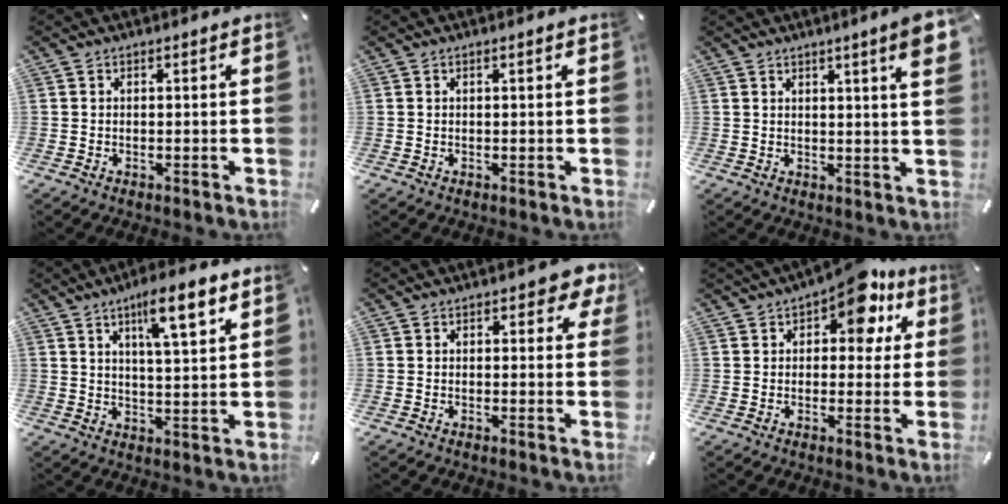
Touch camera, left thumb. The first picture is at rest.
{"total": 0.8, "force": [0.3, 0.0, 0.7], "torque": [-0.013, 0.000, 0.004]}
{"total": 6.9, "force": [3.6, 0.3, 5.9], "torque": [-0.092, -0.015, 0.057]}
{"total": 10.3, "force": [6.2, 2.2, 7.9], "torque": [-0.117, -0.033, 0.100]}
{"total": 4.6, "force": [2.2, 2.3, 3.3], "torque": [-0.038, -0.005, 0.032]}
{"total": 11.7, "force": [7.1, 5.8, 7.3], "torque": [-0.089, -0.039, 0.118]}